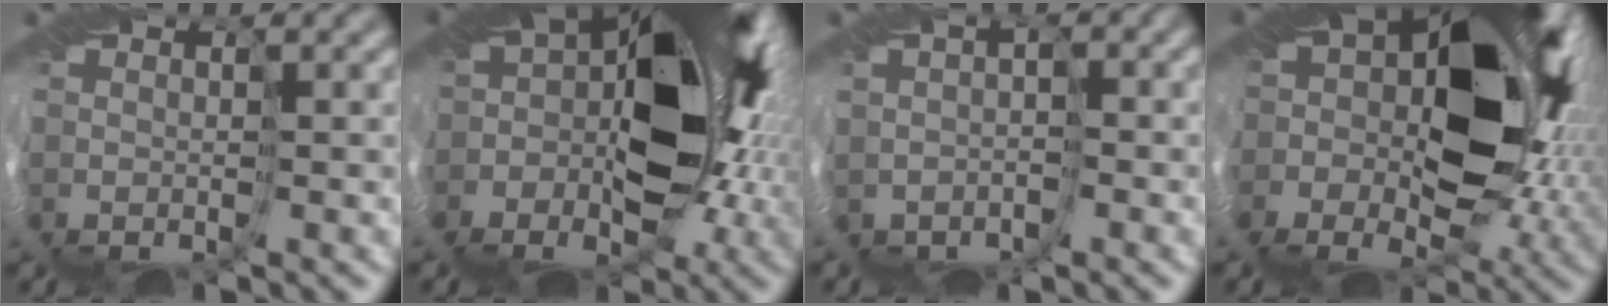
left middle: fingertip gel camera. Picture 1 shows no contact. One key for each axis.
{"total": 16.2, "fx": -0.2, "fy": 11.0, "fz": 11.9, "tx": -0.155, "ty": -0.006, "tz": -0.020}
{"total": 1.8, "fx": -1.2, "fy": 1.3, "fz": 0.6, "tx": 0.001, "ty": -0.002, "tz": -0.021}
{"total": 16.8, "fx": 1.5, "fy": 10.8, "fz": 12.8, "tx": -0.197, "ty": 0.004, "tz": 0.030}